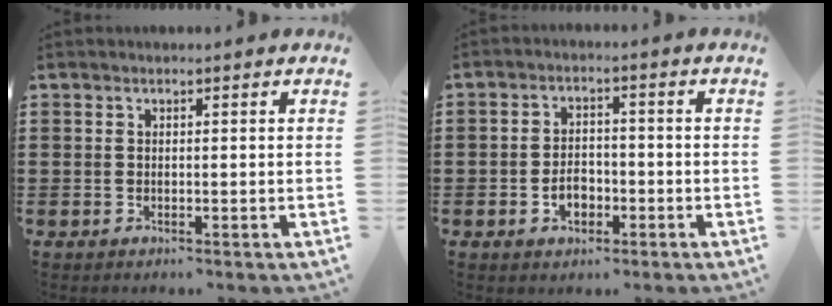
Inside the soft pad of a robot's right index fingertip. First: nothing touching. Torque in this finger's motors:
{"motor_torque": [1.06, 1.08, 0.11, 0.05]}